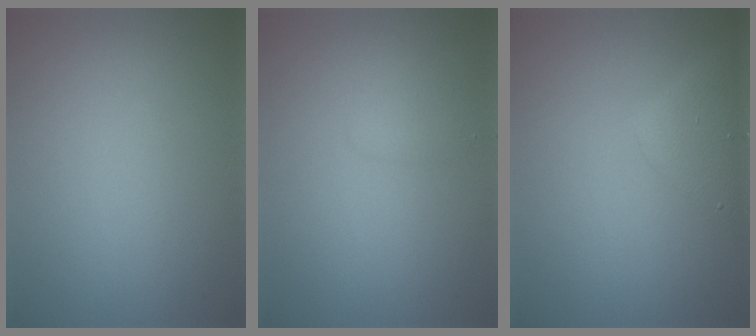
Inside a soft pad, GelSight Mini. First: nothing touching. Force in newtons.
{"total": 1.1, "press": 1.1, "slide": 0.1}
{"total": 3.0, "press": 3.0, "slide": 0.1}